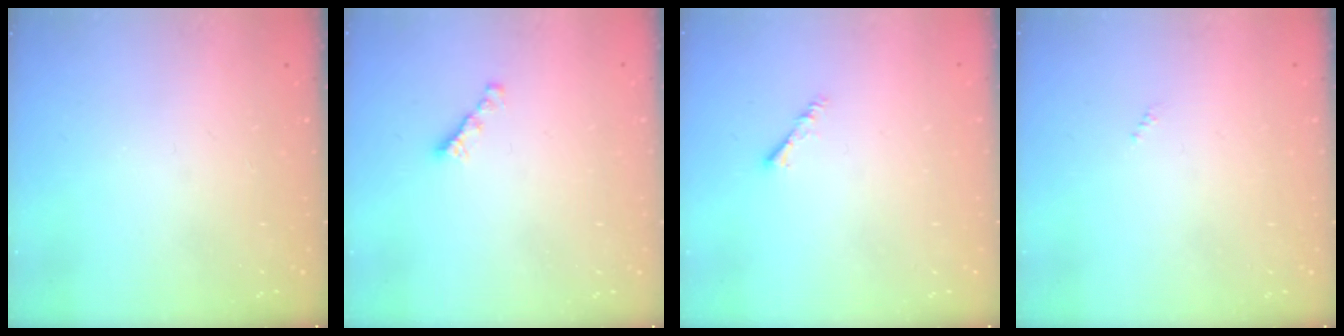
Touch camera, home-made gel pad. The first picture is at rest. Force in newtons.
{"total": 2.8, "press": 2.7, "slide": 0.7}
{"total": 1.5, "press": 1.5, "slide": 0.4}
{"total": 0.0}